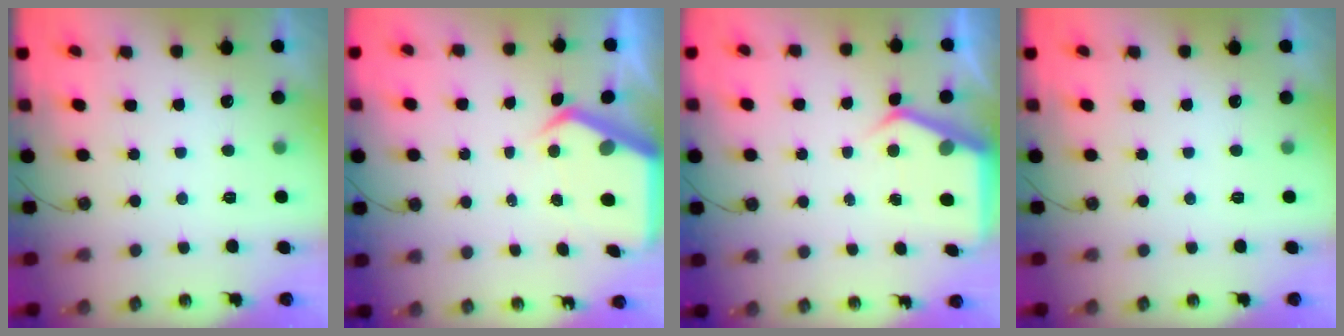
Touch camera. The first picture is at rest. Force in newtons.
{"total": 6.0, "press": 6.0, "slide": 0.7}
{"total": 5.3, "press": 5.3, "slide": 0.5}
{"total": 0.0}